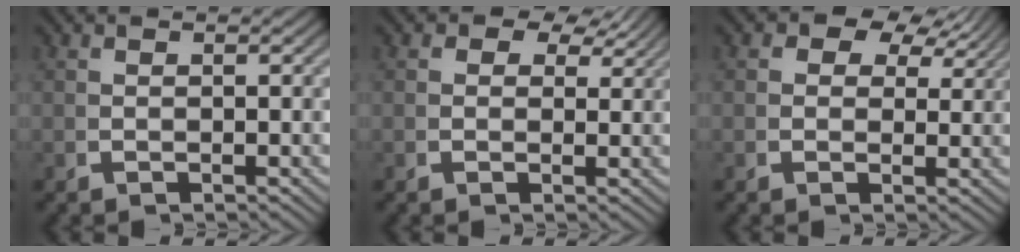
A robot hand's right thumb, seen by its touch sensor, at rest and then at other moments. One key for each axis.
{"total": 3.0, "fx": 1.9, "fy": 1.8, "fz": 1.4, "tx": -0.023, "ty": 0.001, "tz": 0.025}
{"total": 4.4, "fx": 2.6, "fy": 2.6, "fz": 2.4, "tx": -0.038, "ty": 0.010, "tz": 0.036}